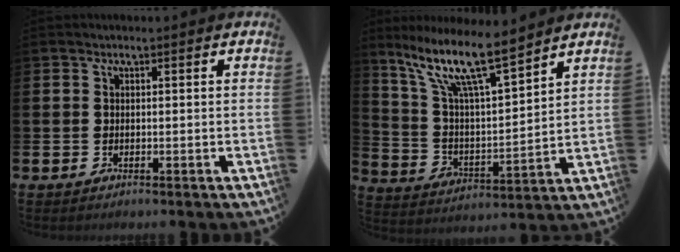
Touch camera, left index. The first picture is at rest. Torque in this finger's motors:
{"motor_torque": [0.74, -1.40, 1.05, 0.21]}